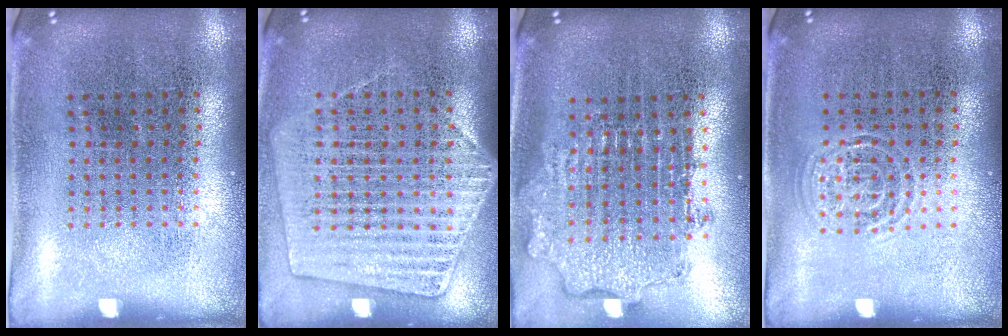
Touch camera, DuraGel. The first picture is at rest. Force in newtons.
{"total": 1.3, "press": 1.2, "slide": 0.5}
{"total": 1.9, "press": 1.5, "slide": 1.2}
{"total": 0.8, "press": 0.8, "slide": 0.0}